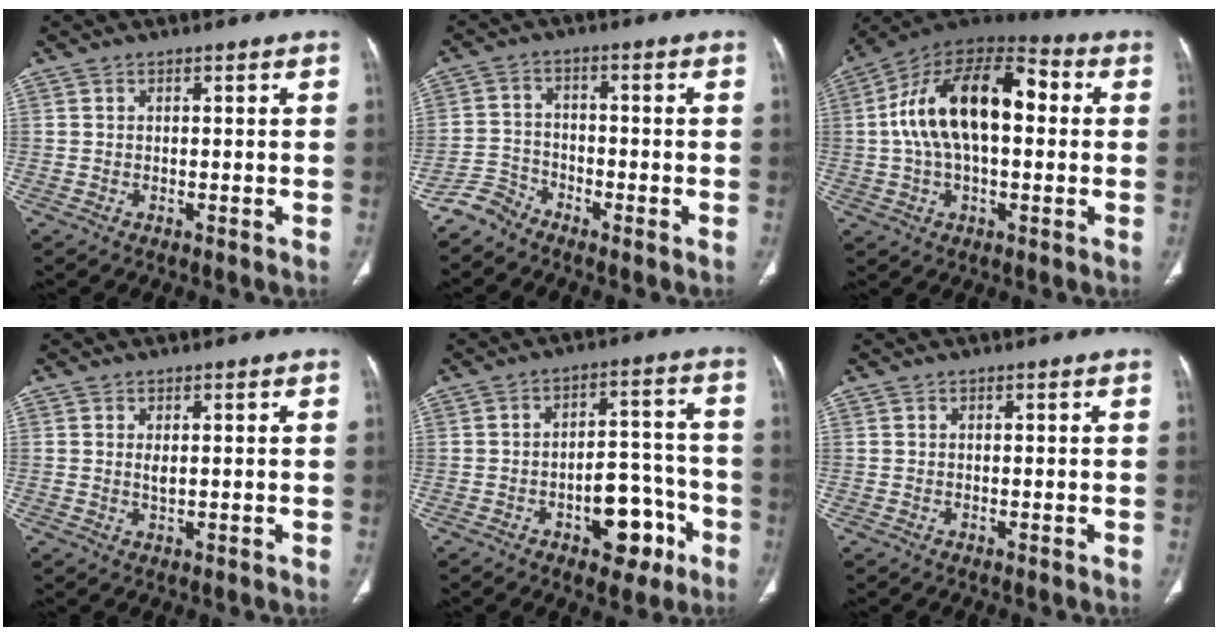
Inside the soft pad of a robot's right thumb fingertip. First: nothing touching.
{"total": 4.1, "force": [-3.8, 1.5, -0.2], "torque": [0.011, 0.018, -0.084]}
{"total": 20.2, "force": [2.3, 10.8, 17.0], "torque": [-0.288, 0.041, 0.029]}
{"total": 1.3, "force": [0.4, 0.5, 1.1], "torque": [-0.022, -0.005, 0.010]}
{"total": 11.0, "force": [-4.9, 6.1, 7.6], "torque": [-0.070, 0.048, -0.064]}
{"total": 0.0}